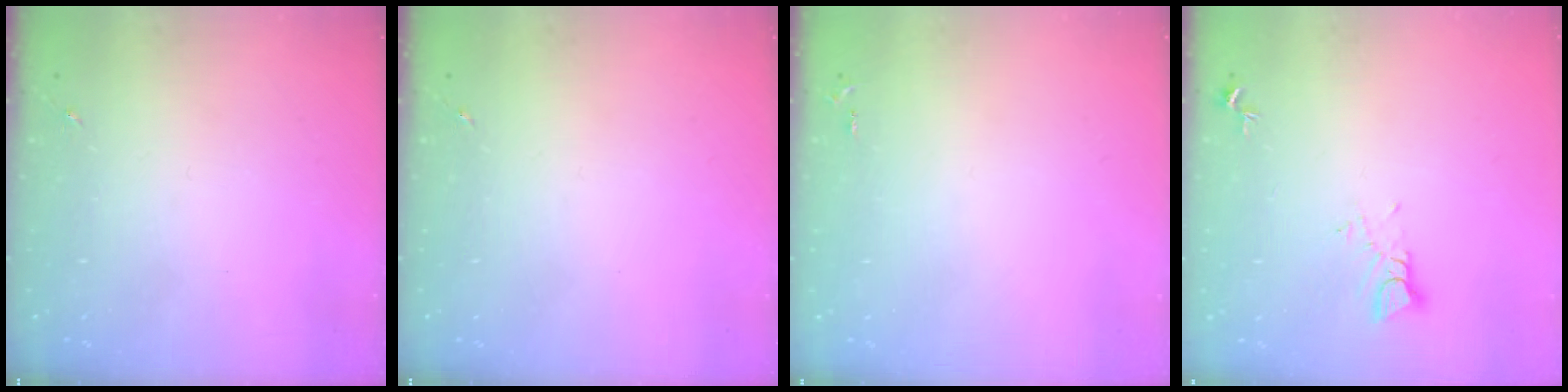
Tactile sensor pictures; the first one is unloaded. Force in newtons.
{"total": 0.0}
{"total": 2.6, "press": 2.6, "slide": 0.3}
{"total": 3.8, "press": 3.8, "slide": 0.3}